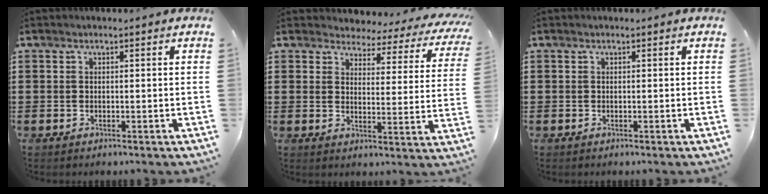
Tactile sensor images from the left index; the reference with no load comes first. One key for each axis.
{"total": 3.1, "fx": 3.0, "fy": 0.8, "fz": 0.3, "tx": -0.028, "ty": -0.024, "tz": 0.046}
{"total": 0.0}